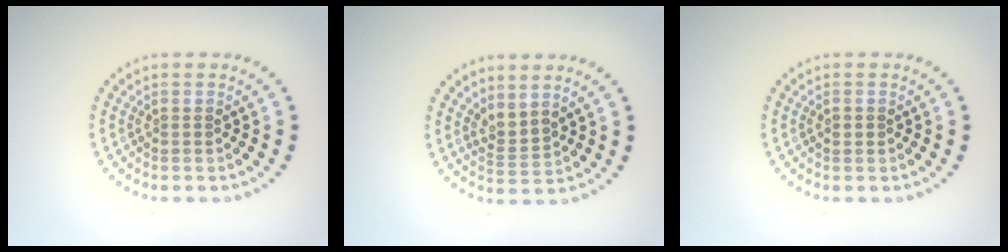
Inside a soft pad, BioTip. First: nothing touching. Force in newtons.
{"total": 2.0, "press": 1.4, "slide": 1.5}
{"total": 0.8, "press": 0.8, "slide": 0.1}